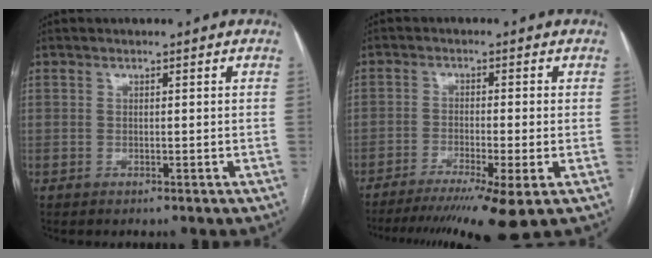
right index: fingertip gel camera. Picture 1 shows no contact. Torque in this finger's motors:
{"motor_torque": [0.91, -0.83, 0.35, 0.10]}